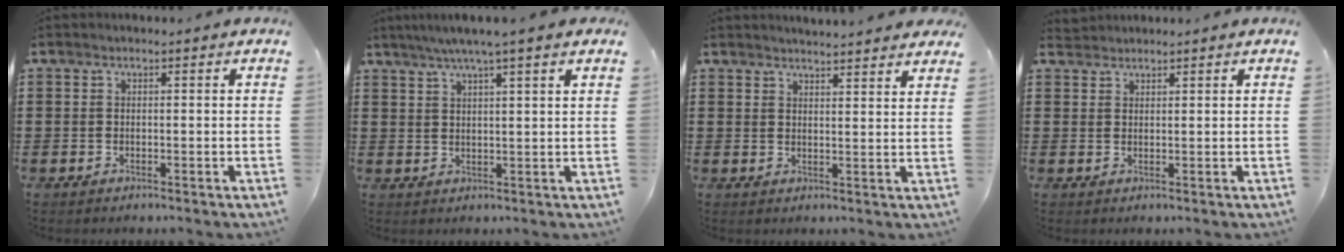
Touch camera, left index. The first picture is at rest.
{"total": 4.2, "force": [3.1, -0.4, 2.8], "torque": [-0.061, -0.003, 0.053]}
{"total": 2.7, "force": [2.7, -0.2, 0.1], "torque": [-0.011, -0.012, 0.049]}
{"total": 1.5, "force": [1.5, 0.3, -0.1], "torque": [-0.003, 0.002, 0.030]}